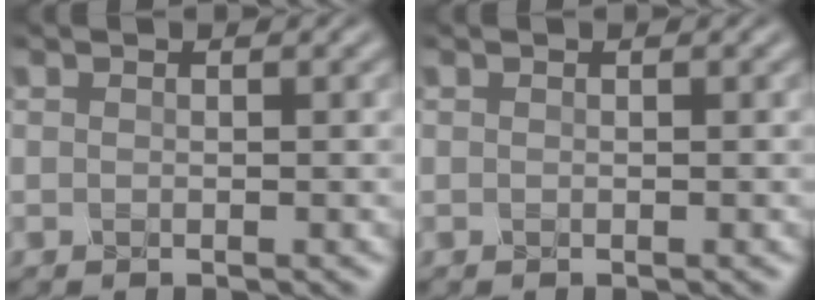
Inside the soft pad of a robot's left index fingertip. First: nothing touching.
{"total": 0.0}